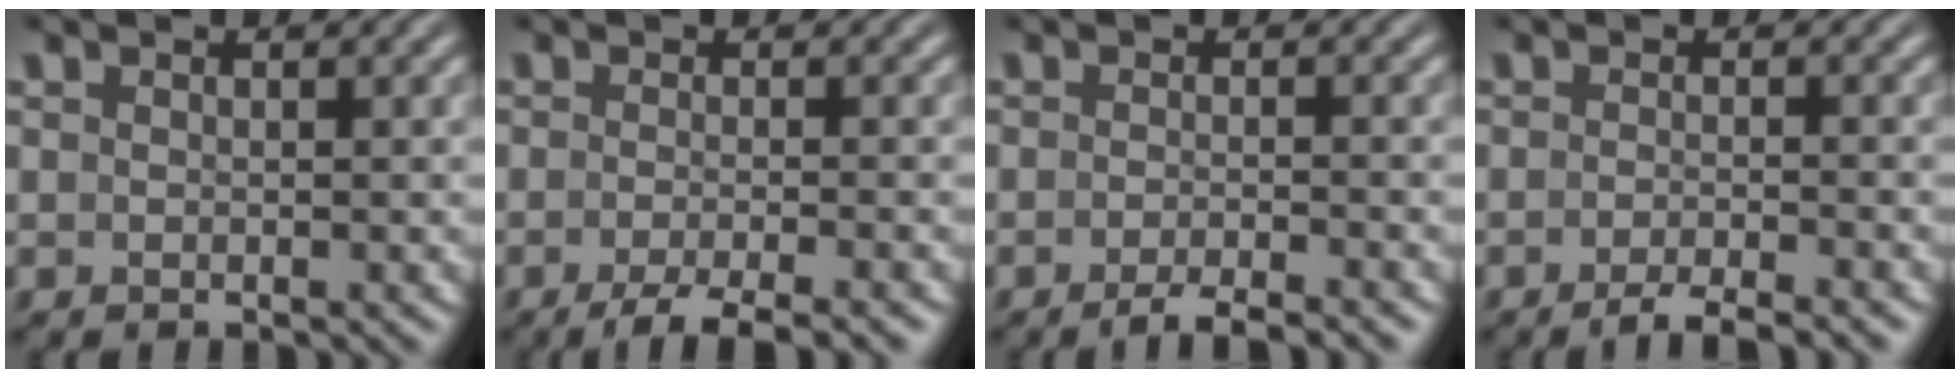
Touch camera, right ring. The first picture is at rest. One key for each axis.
{"total": 4.7, "fx": -3.8, "fy": 0.7, "fz": 2.6, "tx": -0.040, "ty": -0.010, "tz": -0.056}
{"total": 3.1, "fx": -2.8, "fy": 0.0, "fz": 1.4, "tx": -0.021, "ty": -0.001, "tz": -0.047}
{"total": 3.3, "fx": -2.9, "fy": 0.1, "fz": 1.5, "tx": -0.023, "ty": -0.001, "tz": -0.050}